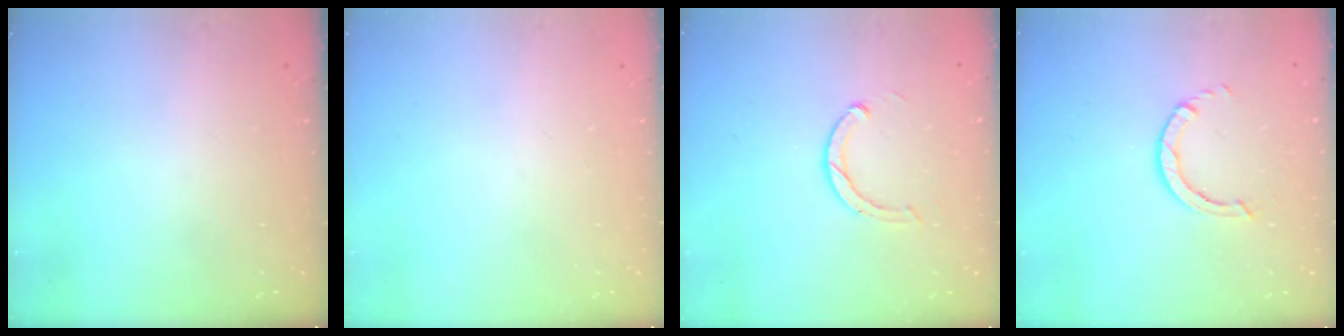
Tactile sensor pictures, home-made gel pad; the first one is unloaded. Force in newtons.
{"total": 0.0}
{"total": 2.9, "press": 2.9, "slide": 0.4}
{"total": 3.4, "press": 3.4, "slide": 0.5}